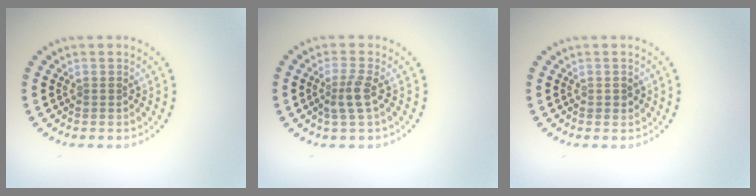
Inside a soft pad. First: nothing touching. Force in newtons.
{"total": 2.2, "press": 1.9, "slide": 1.2}
{"total": 0.8, "press": 0.8, "slide": 0.2}